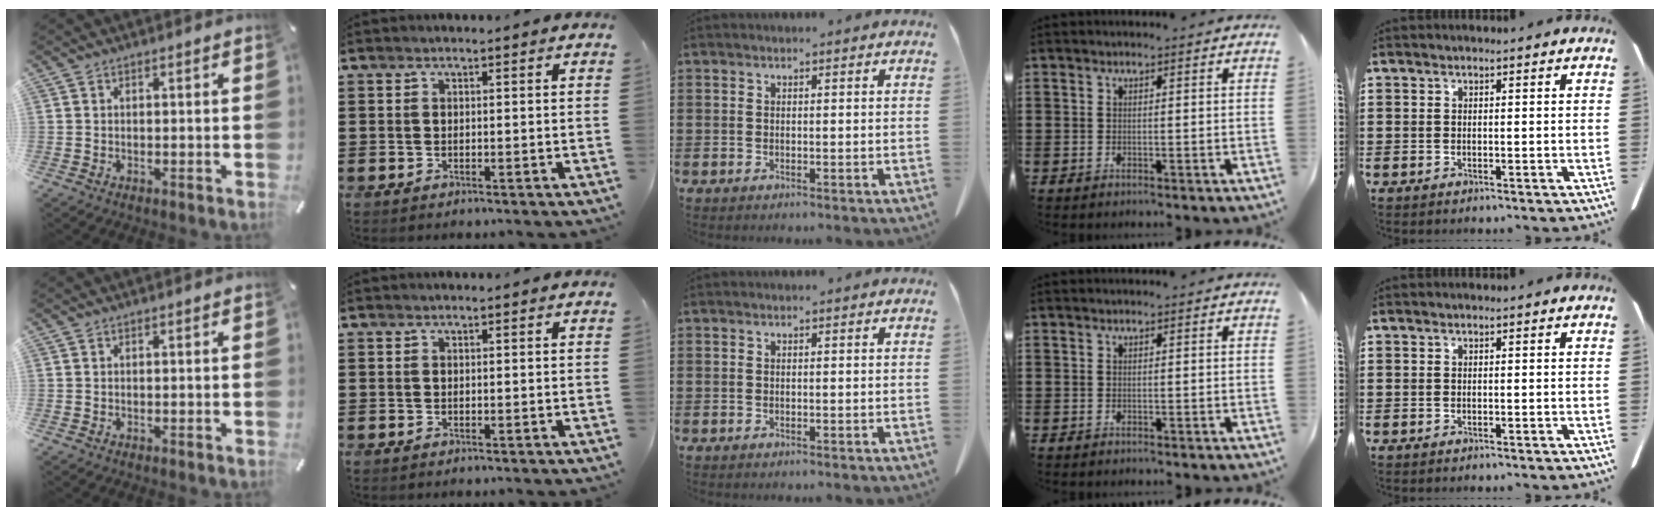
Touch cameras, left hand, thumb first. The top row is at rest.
{}